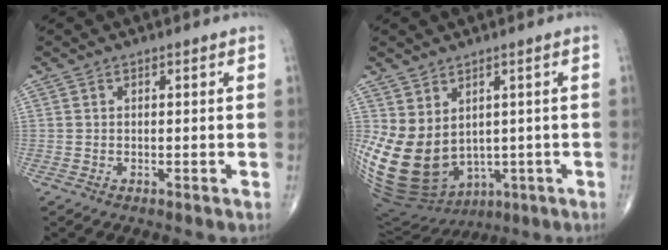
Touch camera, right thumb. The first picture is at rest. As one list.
[{"total": 17.1, "force": [-0.1, 12.5, 11.6], "torque": [-0.231, -0.016, 0.039]}]